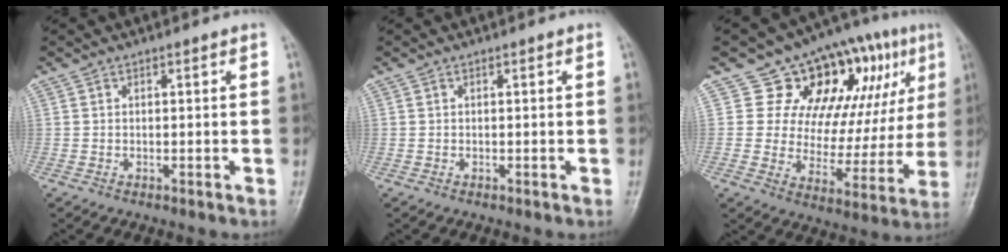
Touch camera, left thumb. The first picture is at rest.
{"total": 0.0}
{"total": 19.2, "force": [8.6, 11.3, 13.0], "torque": [-0.104, -0.017, 0.127]}